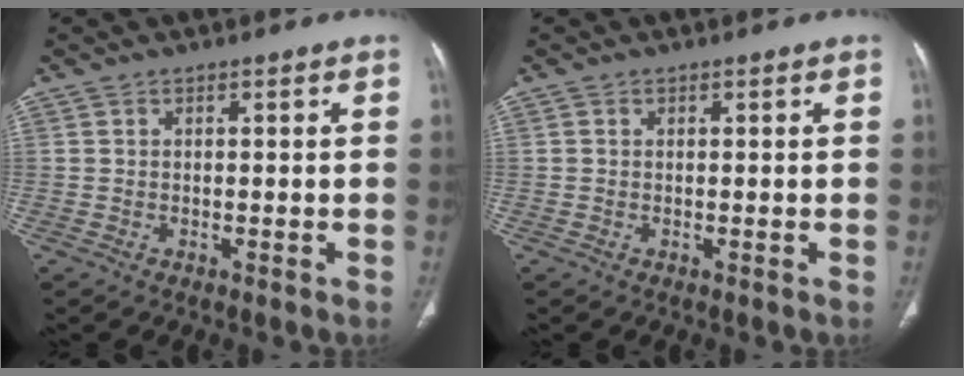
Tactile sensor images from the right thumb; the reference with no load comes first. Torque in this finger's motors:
{"motor_torque": [-0.52, -0.18, -0.15, 0.12, -0.02]}